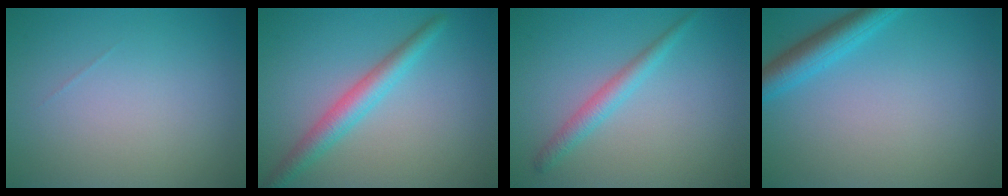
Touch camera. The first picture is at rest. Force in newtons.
{"total": 3.4, "press": 3.4, "slide": 0.1}
{"total": 2.2, "press": 2.2, "slide": 0.1}
{"total": 3.5, "press": 3.5, "slide": 0.2}